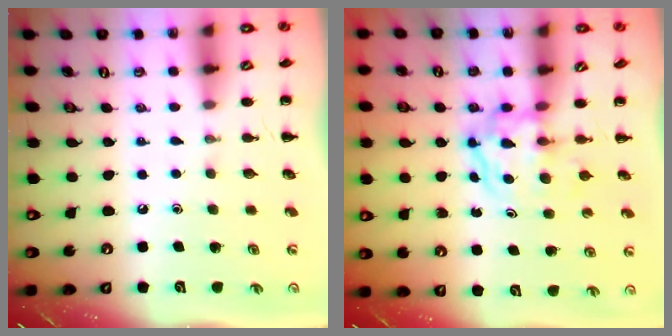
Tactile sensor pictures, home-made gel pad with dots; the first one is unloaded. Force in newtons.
{"total": 3.8, "press": 3.7, "slide": 0.5}